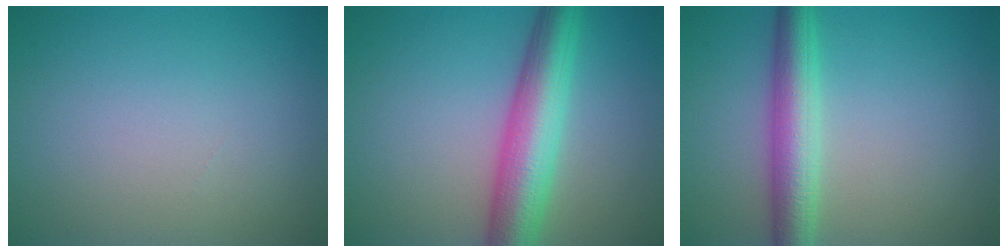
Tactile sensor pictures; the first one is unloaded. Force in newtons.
{"total": 7.3, "press": 7.3, "slide": 0.1}
{"total": 5.0, "press": 5.0, "slide": 0.1}